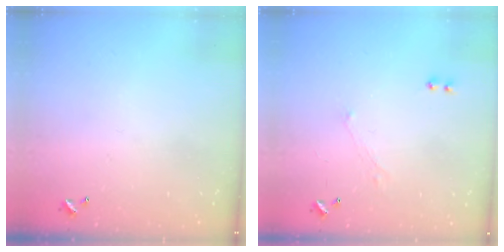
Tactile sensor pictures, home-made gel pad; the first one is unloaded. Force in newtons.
{"total": 1.0, "press": 0.9, "slide": 0.5}